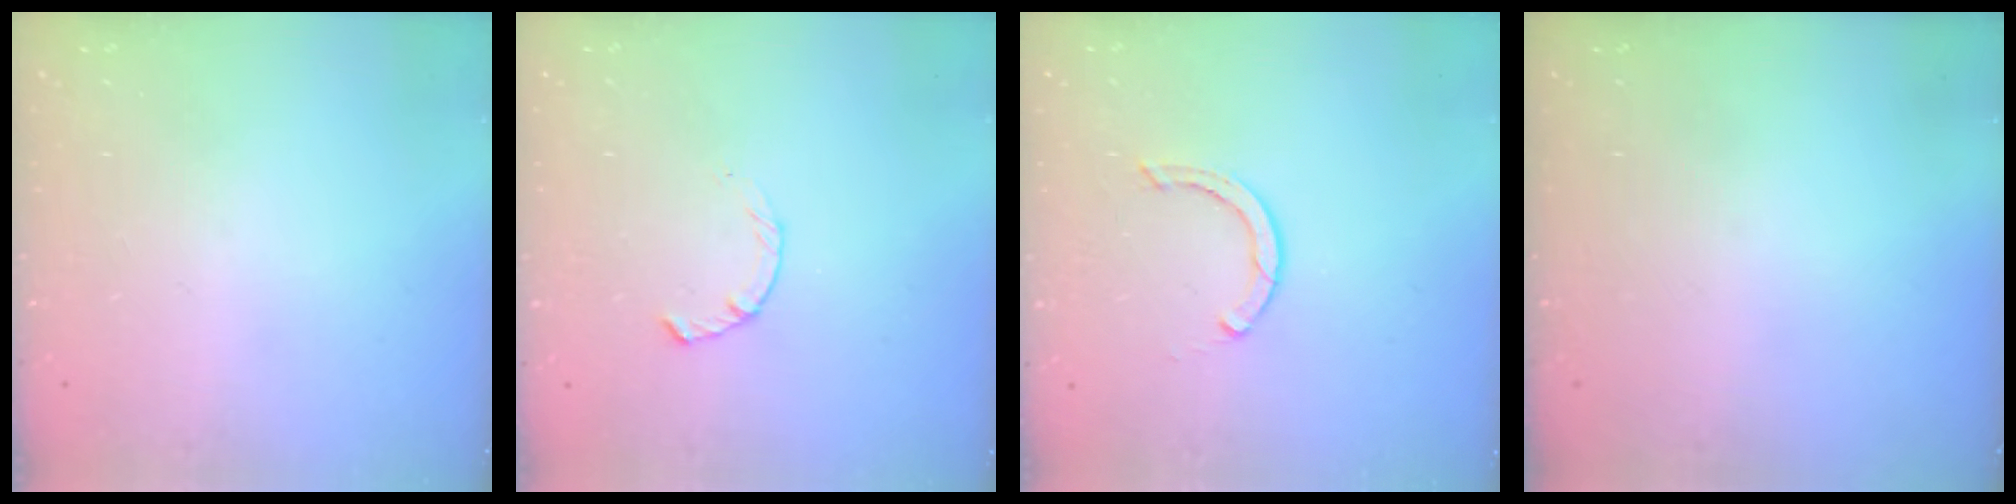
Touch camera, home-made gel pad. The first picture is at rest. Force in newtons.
{"total": 2.3, "press": 2.2, "slide": 0.4}
{"total": 2.4, "press": 2.4, "slide": 0.0}
{"total": 0.0}